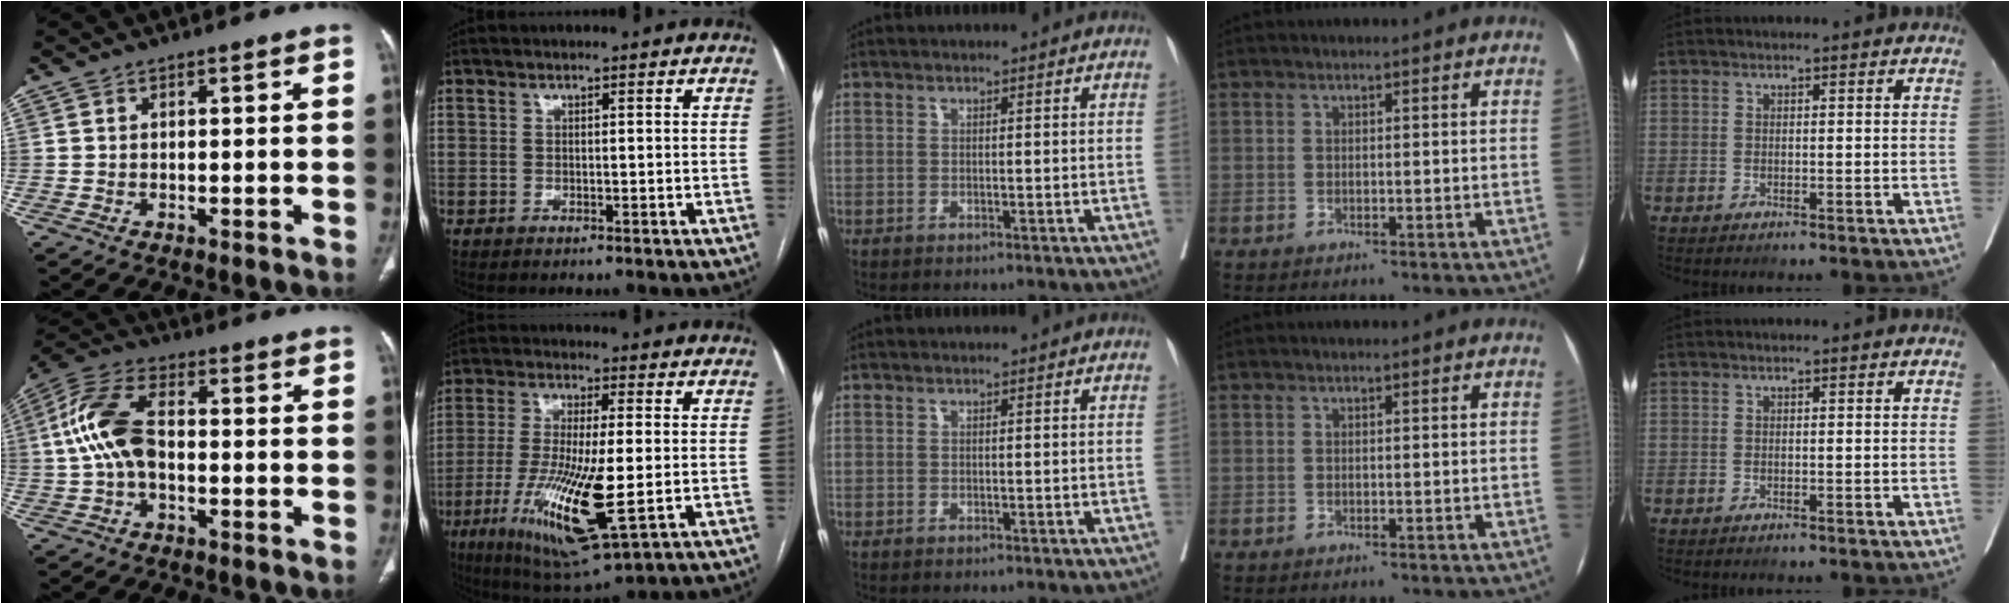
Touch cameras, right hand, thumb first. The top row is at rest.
{"thumb": {"total": 11.4, "force": [-0.5, 6.4, 9.4], "torque": [-0.204, 0.033, -0.014]}, "index": {"total": 16.3, "force": [-3.9, 2.8, 15.6], "torque": [-0.312, -0.031, -0.059]}}